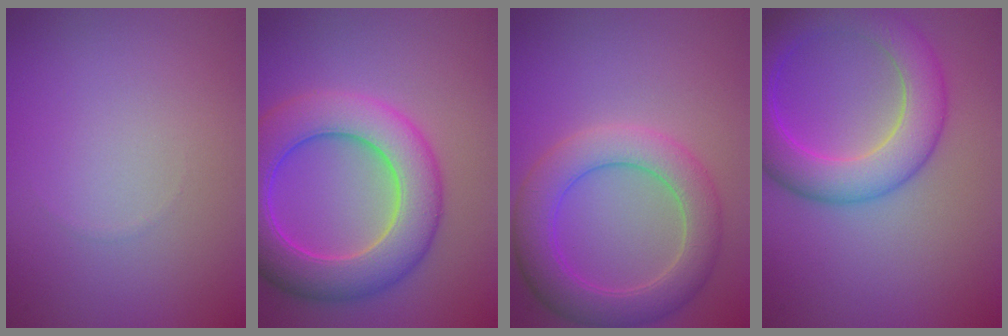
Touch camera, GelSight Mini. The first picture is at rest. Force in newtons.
{"total": 8.6, "press": 8.6, "slide": 0.2}
{"total": 5.8, "press": 5.7, "slide": 0.4}
{"total": 6.7, "press": 6.6, "slide": 0.3}